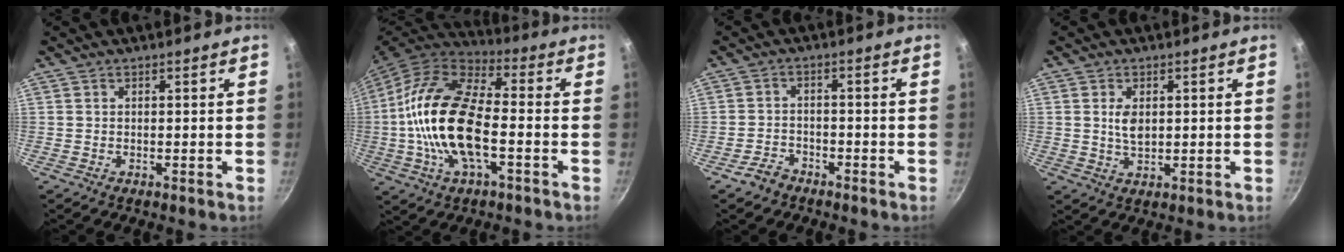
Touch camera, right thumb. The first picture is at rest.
{"total": 20.4, "force": [-3.0, 9.4, 17.9], "torque": [-0.365, 0.026, -0.058]}
{"total": 3.4, "force": [-2.6, 2.0, 0.9], "torque": [-0.016, 0.018, -0.048]}
{"total": 4.0, "force": [0.7, 2.3, 3.2], "torque": [-0.054, -0.008, 0.018]}